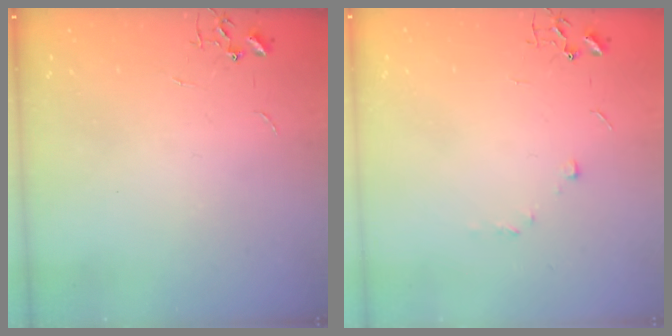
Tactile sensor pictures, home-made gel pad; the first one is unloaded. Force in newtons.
{"total": 5.6, "press": 5.6, "slide": 0.5}